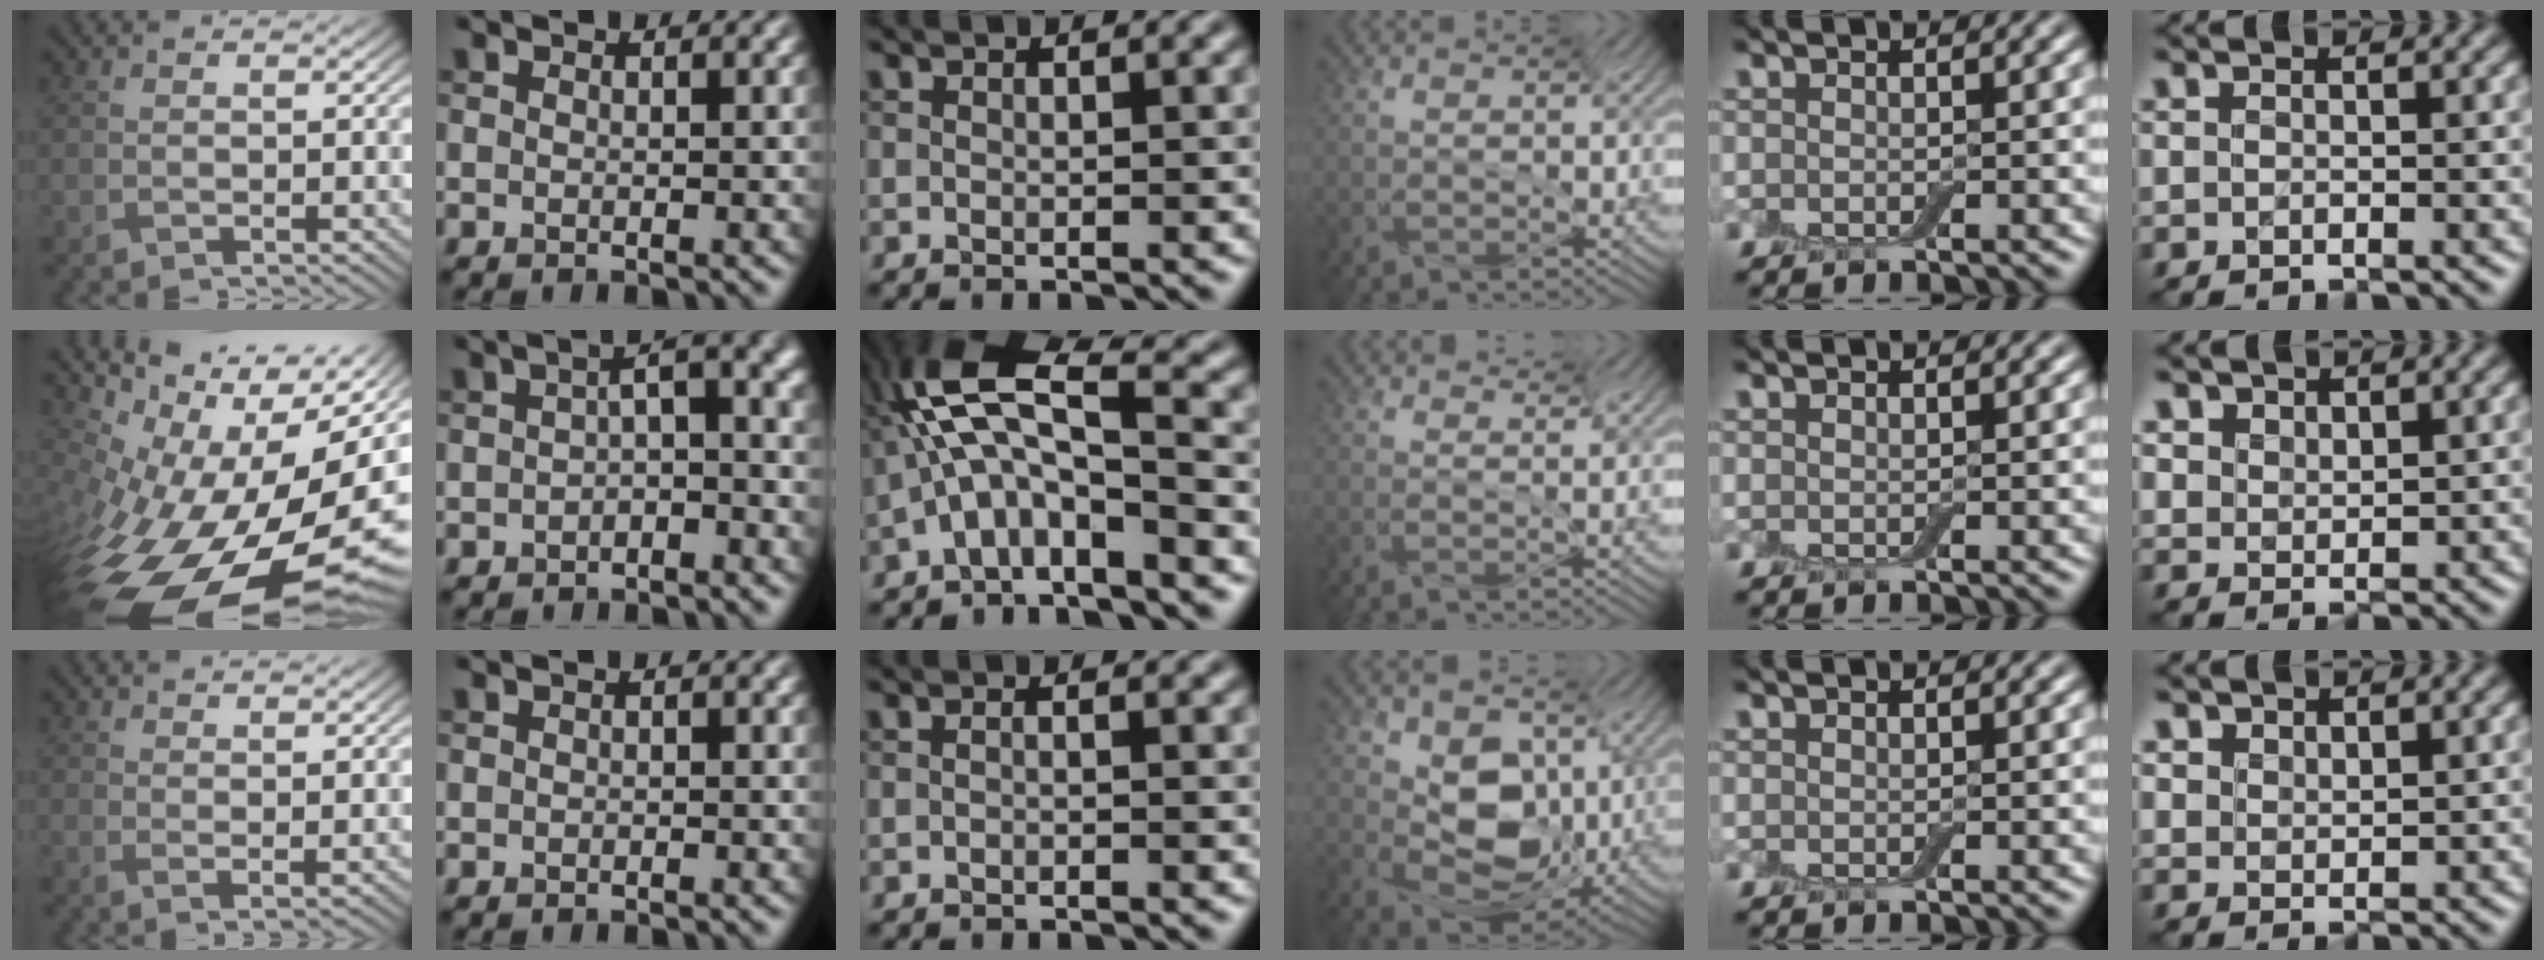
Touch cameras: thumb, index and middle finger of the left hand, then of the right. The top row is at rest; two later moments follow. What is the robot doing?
{"motion": "screw", "object": "jar lid"}